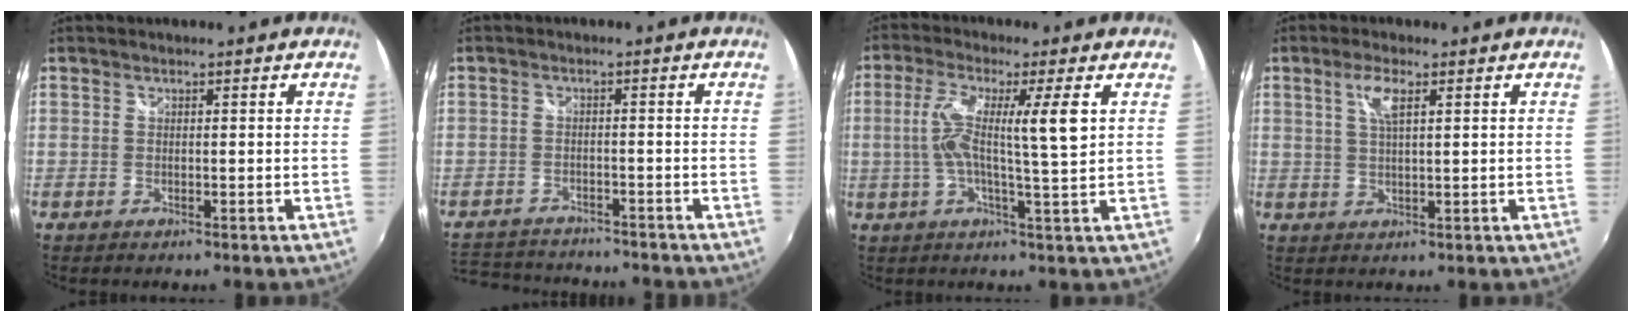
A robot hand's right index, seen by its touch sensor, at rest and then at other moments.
{"total": 10.6, "force": [-9.4, 3.7, 3.0], "torque": [-0.089, 0.013, -0.147]}
{"total": 9.9, "force": [1.2, -0.4, 9.8], "torque": [-0.175, -0.003, 0.019]}
{"total": 4.0, "force": [1.7, 1.0, 3.5], "torque": [-0.068, 0.004, 0.032]}